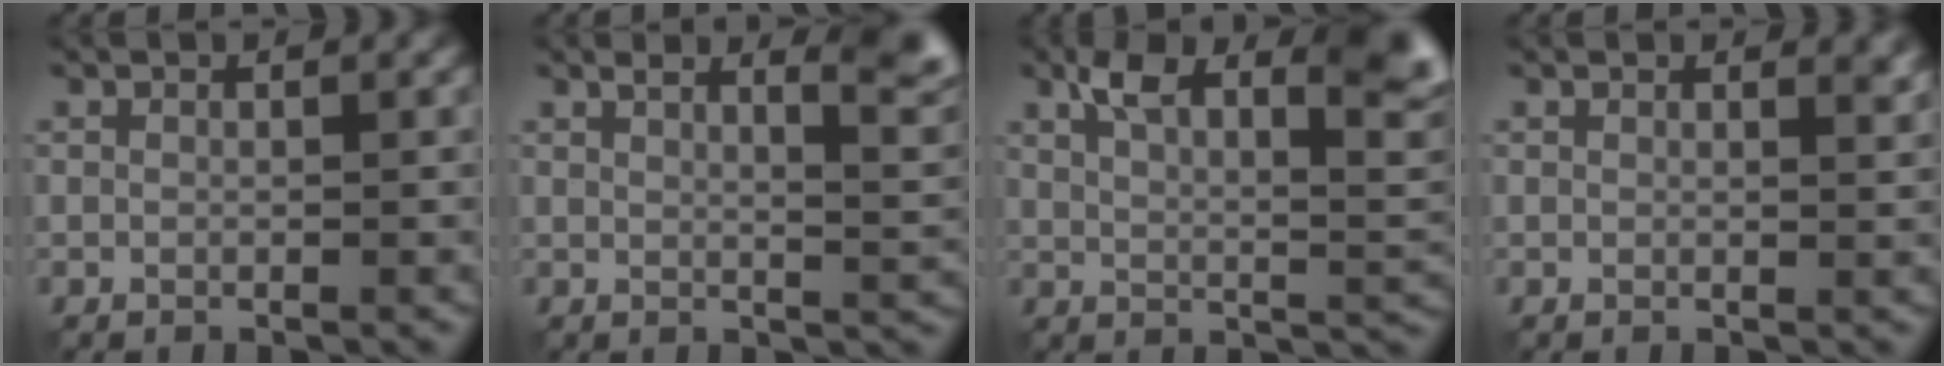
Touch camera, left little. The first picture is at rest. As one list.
[{"total": 5.4, "force": [3.1, 1.4, 4.3], "torque": [-0.036, 0.016, 0.039]}, {"total": 8.7, "force": [4.1, 2.8, 7.1], "torque": [-0.112, 0.006, 0.068]}, {"total": 1.8, "force": [1.4, 0.6, 1.0], "torque": [-0.005, 0.000, 0.017]}]